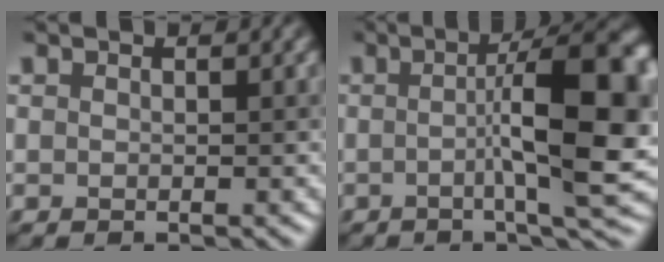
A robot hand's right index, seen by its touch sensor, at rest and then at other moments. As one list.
[{"total": 11.4, "force": [-0.1, 2.5, 11.1], "torque": [-0.139, 0.007, -0.007]}]